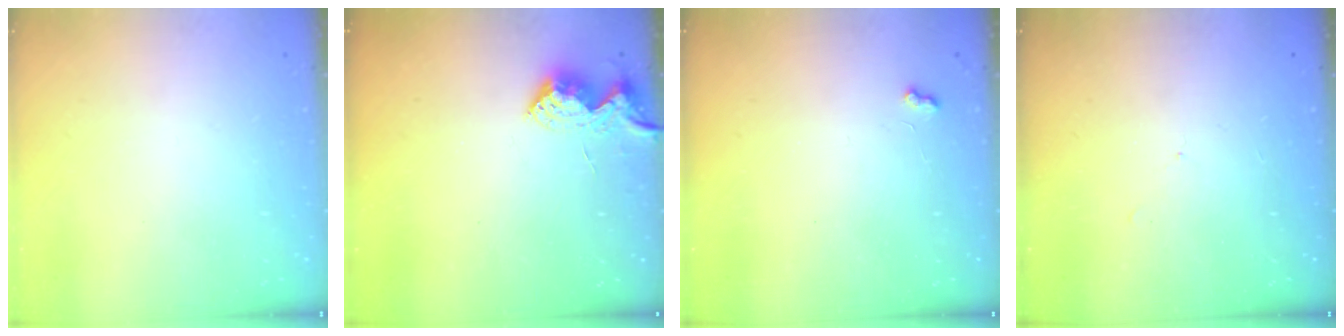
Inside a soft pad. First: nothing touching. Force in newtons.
{"total": 8.6, "press": 8.5, "slide": 1.2}
{"total": 1.8, "press": 1.8, "slide": 0.4}
{"total": 5.0, "press": 4.9, "slide": 0.7}